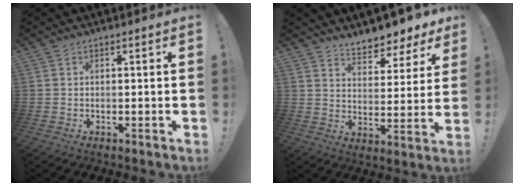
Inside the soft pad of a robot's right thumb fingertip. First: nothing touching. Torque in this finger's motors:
{"motor_torque": [0.04, 0.21, 0.12, 0.10, 0.00]}